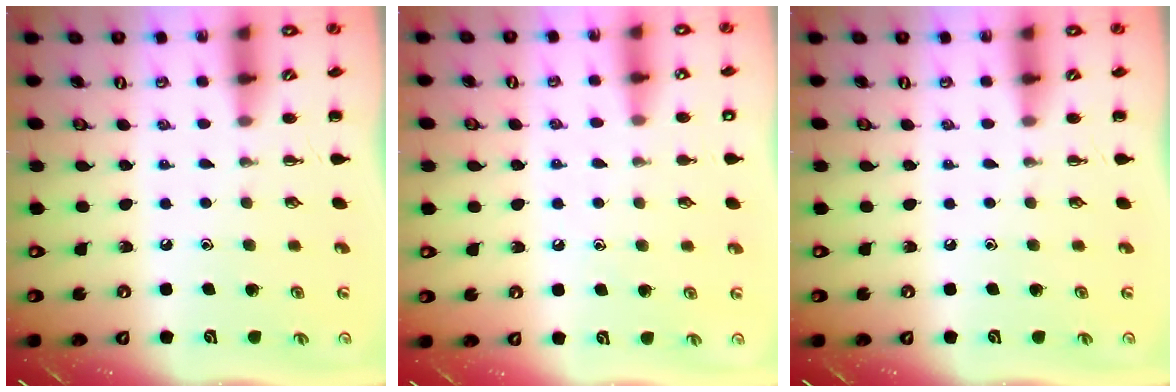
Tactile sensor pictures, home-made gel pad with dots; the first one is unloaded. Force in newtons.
{"total": 8.4, "press": 8.1, "slide": 2.2}
{"total": 0.0}